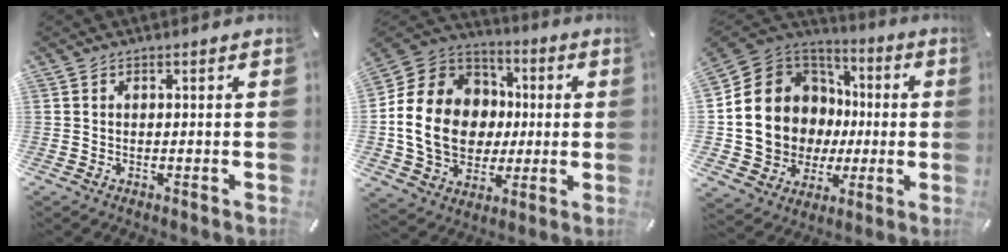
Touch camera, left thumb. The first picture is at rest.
{"total": 18.7, "force": [-1.6, 15.9, 9.7], "torque": [-0.198, 0.019, -0.023]}
{"total": 14.4, "force": [-0.4, 13.7, 4.5], "torque": [-0.104, -0.030, 0.020]}